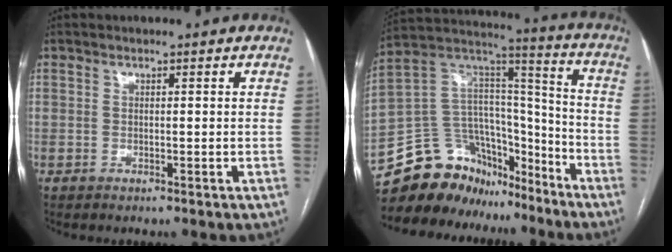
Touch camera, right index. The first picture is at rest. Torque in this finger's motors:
{"motor_torque": [0.30, -0.77, -0.74, -0.21]}